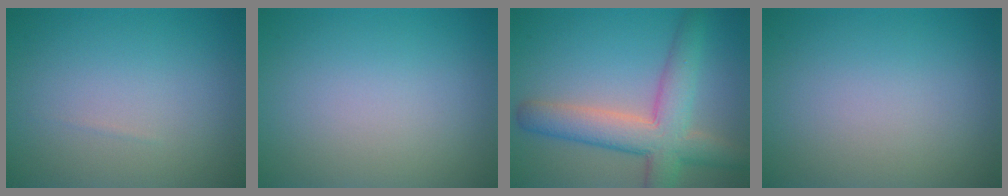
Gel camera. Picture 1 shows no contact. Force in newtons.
{"total": 0.0}
{"total": 6.8, "press": 6.8, "slide": 0.5}
{"total": 0.0}